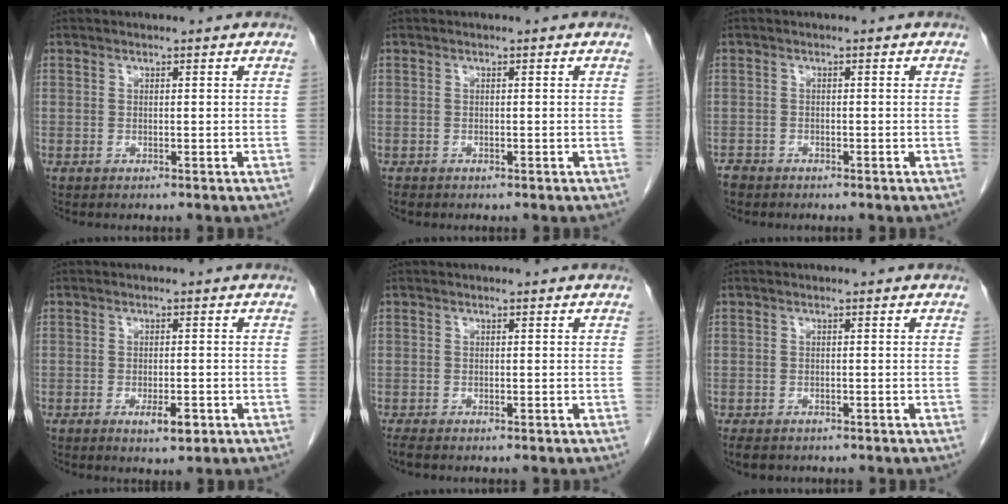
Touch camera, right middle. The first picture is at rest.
{"total": 0.6, "force": [-0.4, 0.3, 0.2], "torque": [-0.008, -0.001, -0.008]}
{"total": 1.6, "force": [-1.4, 0.8, 0.2], "torque": [-0.009, 0.000, -0.027]}
{"total": 3.3, "force": [-1.5, 1.0, 2.8], "torque": [-0.043, -0.002, -0.017]}
{"total": 1.2, "force": [-0.9, 0.3, 0.7], "torque": [-0.020, -0.005, -0.017]}
{"total": 4.3, "force": [-3.3, 2.2, 1.8], "torque": [-0.030, -0.008, -0.044]}